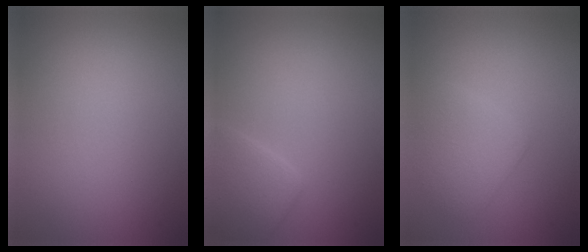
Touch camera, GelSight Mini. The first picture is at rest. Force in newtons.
{"total": 2.5, "press": 2.5, "slide": 0.2}
{"total": 2.6, "press": 2.6, "slide": 0.0}